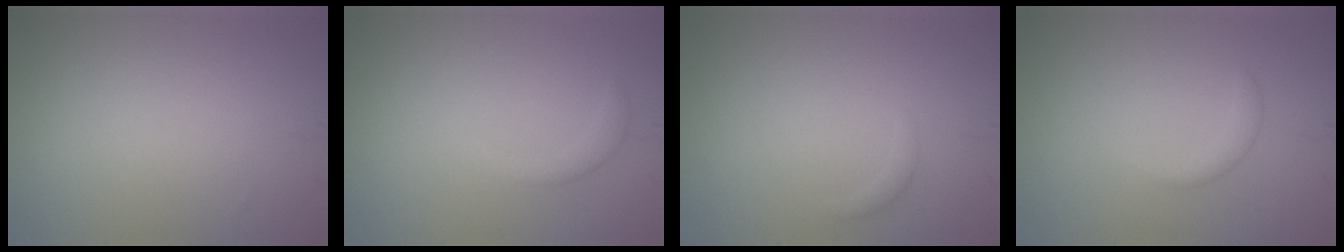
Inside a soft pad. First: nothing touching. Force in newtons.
{"total": 1.3, "press": 1.3, "slide": 0.1}
{"total": 0.6, "press": 0.6, "slide": 0.0}
{"total": 1.5, "press": 1.5, "slide": 0.1}